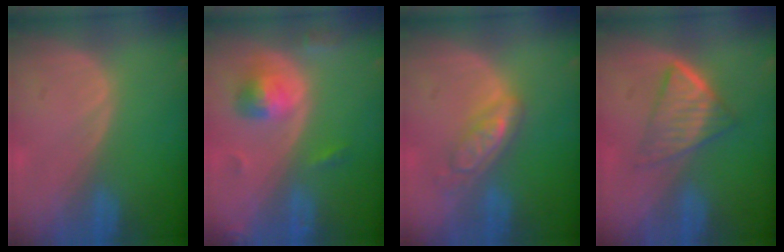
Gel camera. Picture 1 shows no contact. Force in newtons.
{"total": 5.3, "press": 5.1, "slide": 1.5}
{"total": 5.6, "press": 4.9, "slide": 2.8}
{"total": 6.4, "press": 5.5, "slide": 3.4}